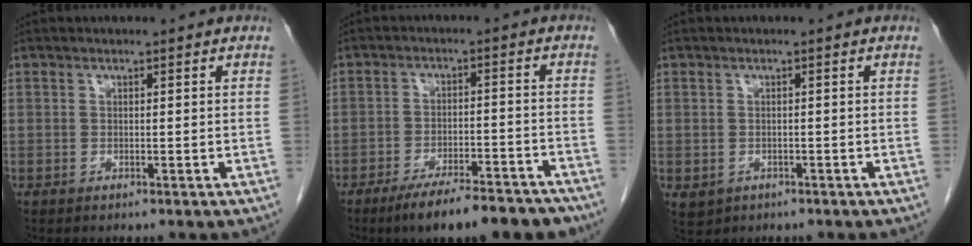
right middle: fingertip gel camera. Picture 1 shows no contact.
{"total": 12.3, "force": [-9.9, 2.7, 6.8], "torque": [-0.087, 0.005, -0.147]}
{"total": 2.5, "force": [-1.2, 2.1, 0.6], "torque": [-0.011, 0.001, -0.009]}